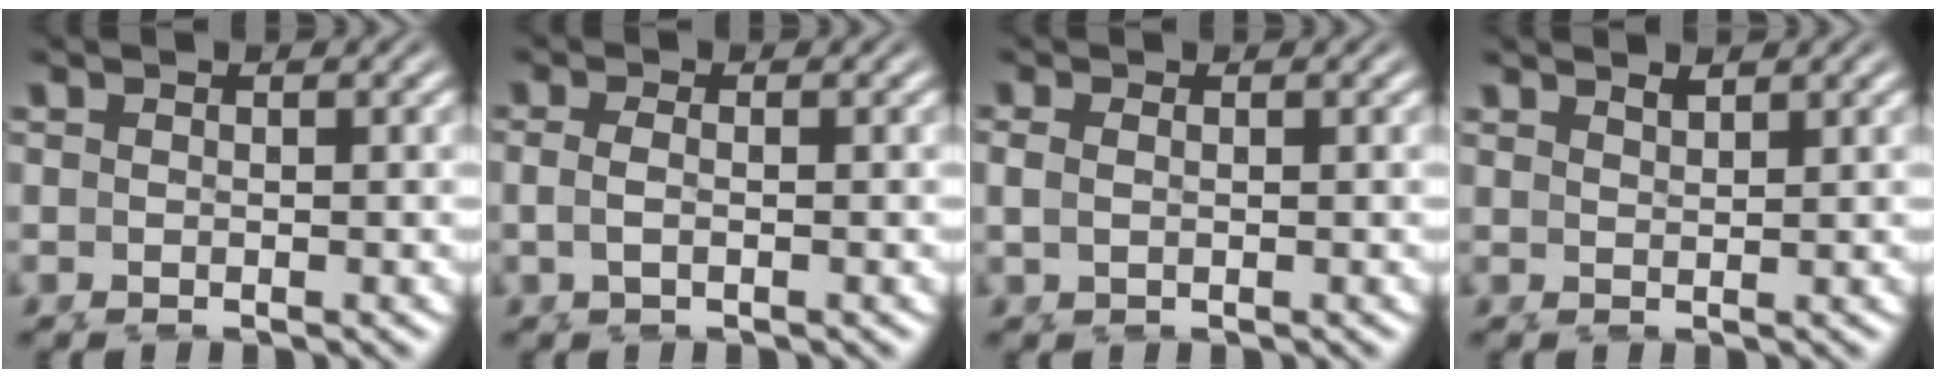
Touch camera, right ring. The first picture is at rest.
{"total": 1.8, "force": [0.0, 0.7, 1.6], "torque": [-0.046, -0.010, 0.007]}
{"total": 1.1, "force": [0.4, 0.3, 1.0], "torque": [-0.028, -0.005, 0.012]}
{"total": 1.2, "force": [0.9, -0.8, -0.4], "torque": [0.005, -0.009, 0.023]}